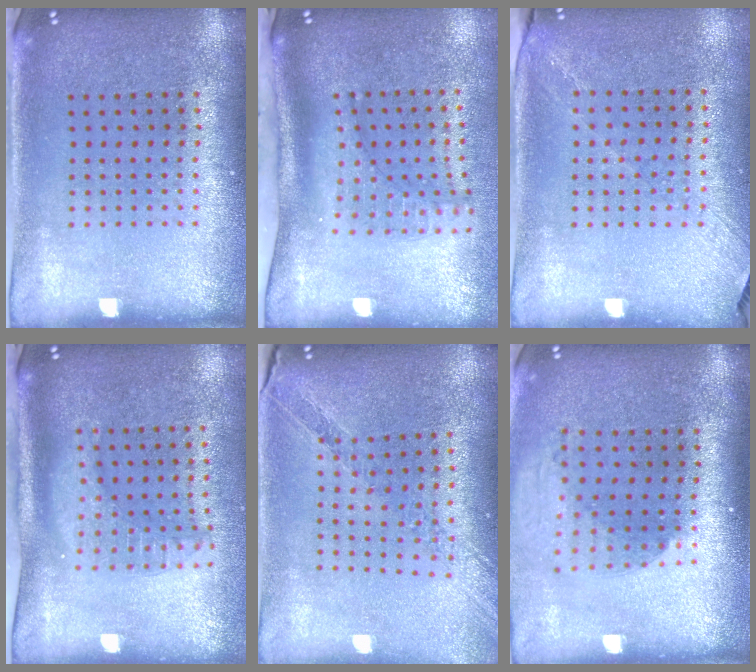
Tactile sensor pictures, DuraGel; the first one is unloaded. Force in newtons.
{"total": 2.0, "press": 1.5, "slide": 1.3}
{"total": 1.3, "press": 1.0, "slide": 0.8}
{"total": 1.9, "press": 1.5, "slide": 1.2}
{"total": 1.1, "press": 1.1, "slide": 0.2}
{"total": 2.0, "press": 1.5, "slide": 1.3}